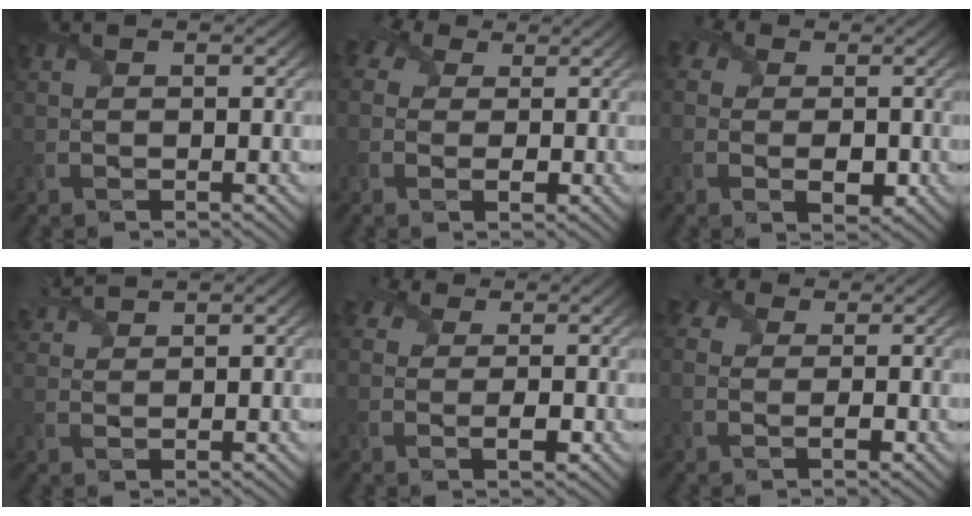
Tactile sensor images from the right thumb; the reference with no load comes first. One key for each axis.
{"total": 6.9, "fx": 1.4, "fy": 5.3, "fz": 4.2, "tx": -0.105, "ty": 0.012, "tz": 0.011}
{"total": 6.8, "fx": 0.0, "fy": 5.4, "fz": 4.2, "tx": -0.082, "ty": -0.010, "tz": -0.005}
{"total": 3.6, "fx": 3.2, "fy": 0.5, "fz": 1.4, "tx": -0.041, "ty": 0.015, "tz": 0.066}
{"total": 4.0, "fx": 0.5, "fy": 2.8, "fz": 2.8, "tx": -0.049, "ty": 0.001, "tz": -0.001}
{"total": 4.5, "fx": 0.3, "fy": 3.3, "fz": 3.1, "tx": -0.064, "ty": 0.006, "tz": -0.004}